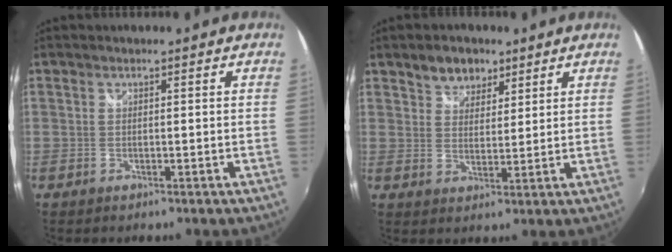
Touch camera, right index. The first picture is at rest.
{"total": 5.7, "force": [3.8, 3.7, 2.0], "torque": [-0.029, 0.014, 0.065]}